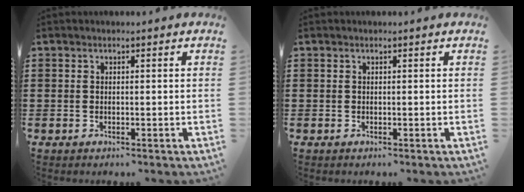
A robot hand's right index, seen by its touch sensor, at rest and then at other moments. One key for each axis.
{"total": 0.0}